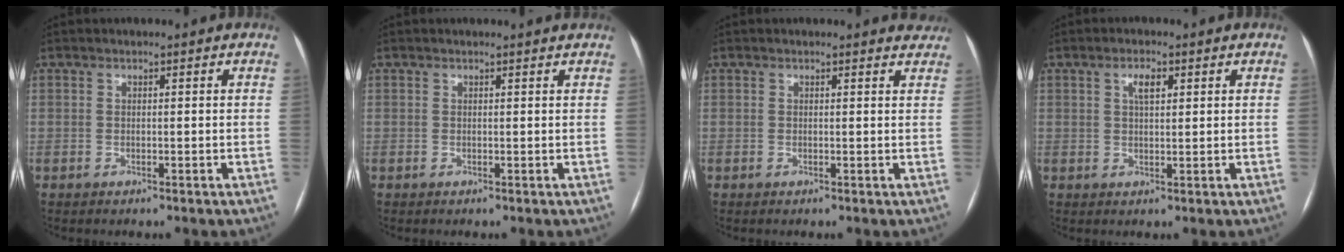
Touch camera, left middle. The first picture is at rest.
{"total": 1.3, "force": [1.3, -0.2, 0.1], "torque": [-0.010, -0.002, 0.009]}
{"total": 2.9, "force": [2.8, 0.7, 0.0], "torque": [0.002, -0.015, 0.006]}
{"total": 2.8, "force": [1.2, 1.0, 2.3], "torque": [-0.045, 0.005, 0.022]}